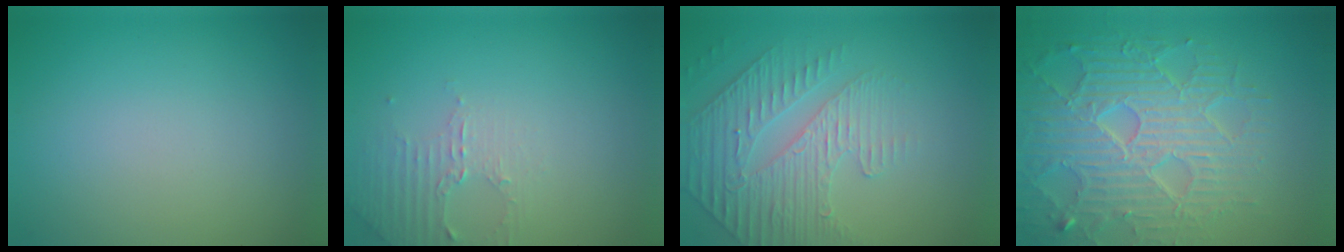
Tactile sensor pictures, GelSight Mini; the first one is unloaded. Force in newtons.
{"total": 2.2, "press": 2.1, "slide": 0.6}
{"total": 4.5, "press": 3.5, "slide": 2.9}
{"total": 7.6, "press": 5.9, "slide": 4.7}